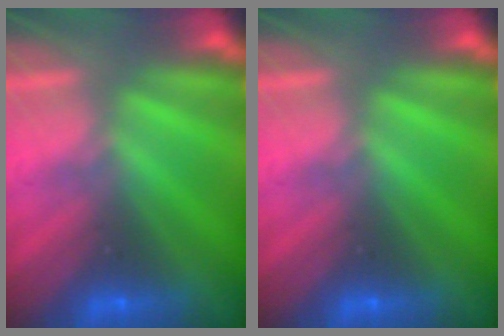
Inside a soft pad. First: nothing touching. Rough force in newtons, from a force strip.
{"total": 0.0}